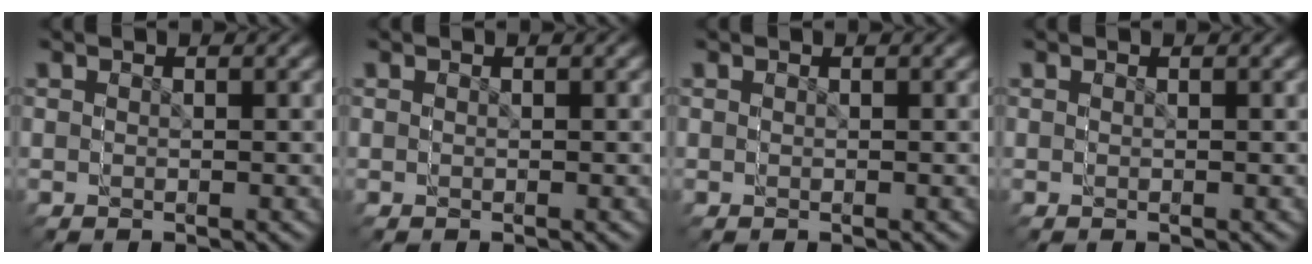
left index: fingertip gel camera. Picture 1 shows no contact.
{"total": 0.0}
{"total": 0.0}
{"total": 0.0}